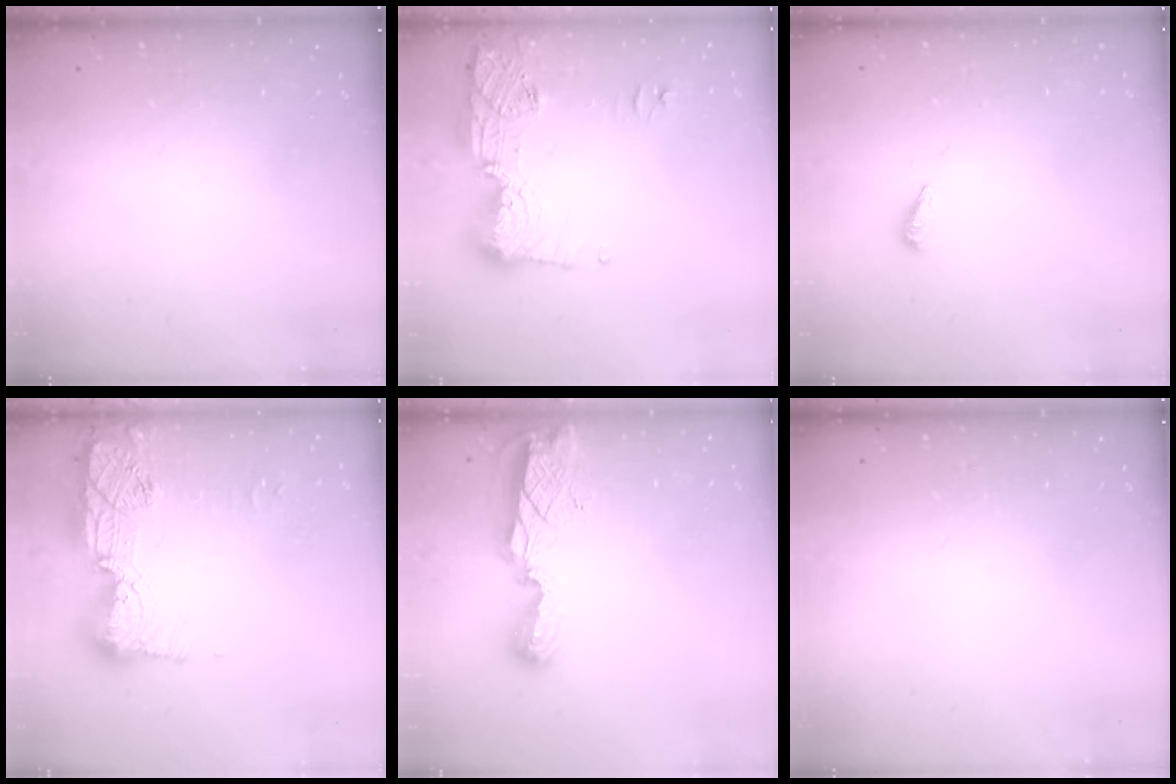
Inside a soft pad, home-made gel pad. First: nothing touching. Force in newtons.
{"total": 14.5, "press": 14.3, "slide": 2.9}
{"total": 2.9, "press": 2.9, "slide": 0.3}
{"total": 15.1, "press": 15.0, "slide": 1.0}
{"total": 8.5, "press": 8.4, "slide": 1.2}
{"total": 0.0}